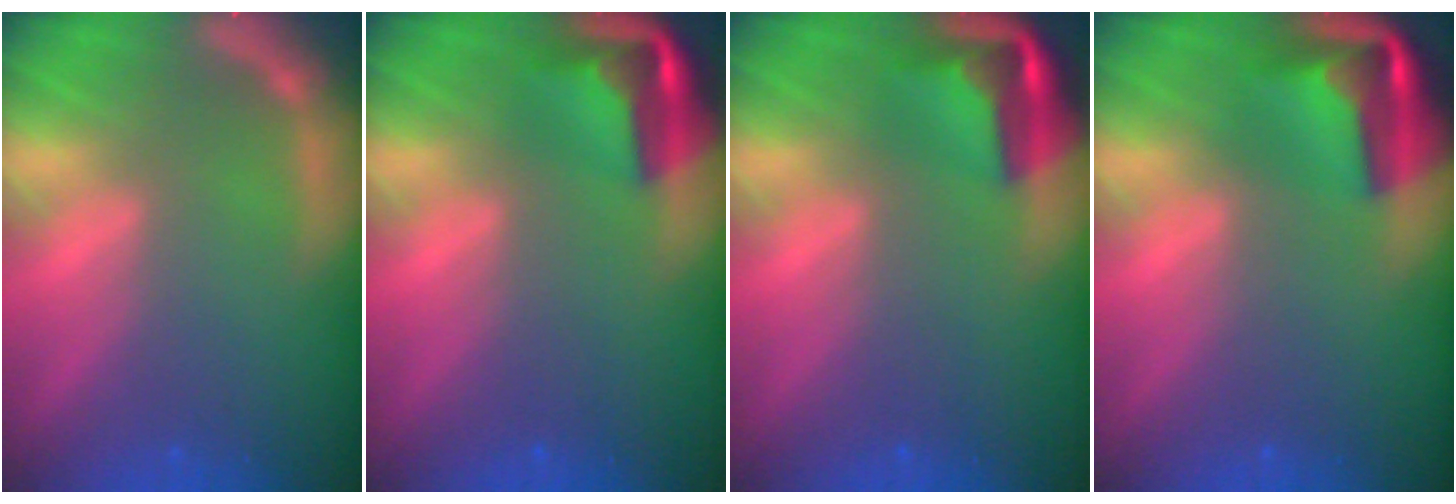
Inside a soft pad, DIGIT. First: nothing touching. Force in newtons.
{"total": 5.9}
{"total": 5.9}
{"total": 7.4}